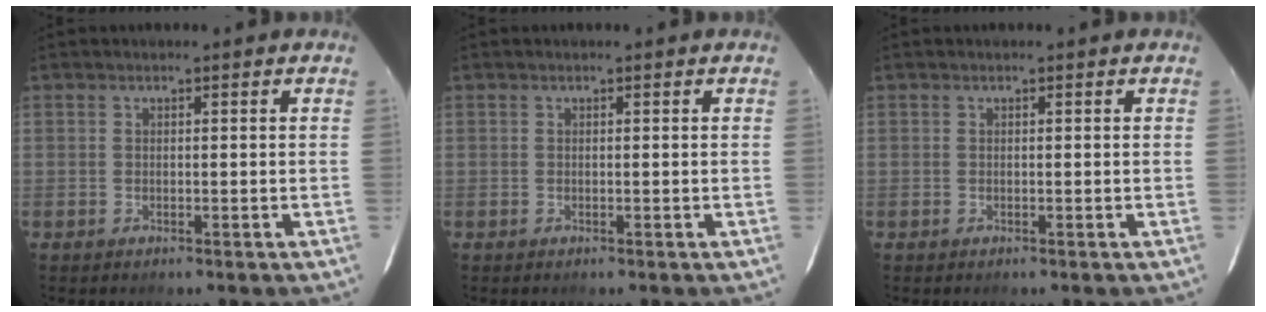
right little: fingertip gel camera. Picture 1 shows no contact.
{"total": 0.0}
{"total": 0.0}